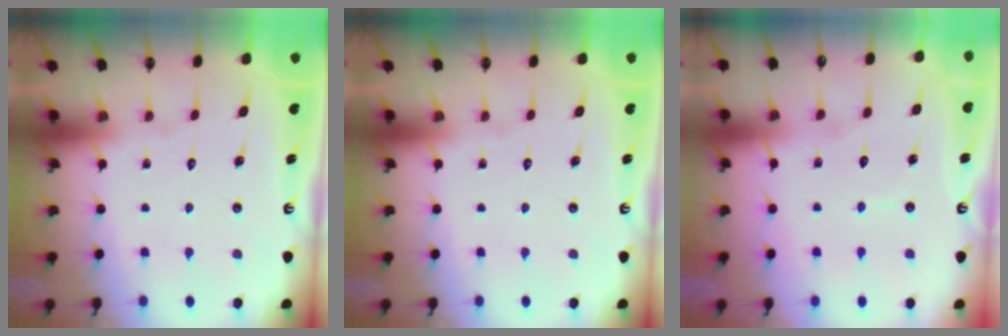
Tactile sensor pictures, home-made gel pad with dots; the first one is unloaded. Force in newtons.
{"total": 0.0}
{"total": 3.8, "press": 3.8, "slide": 0.2}